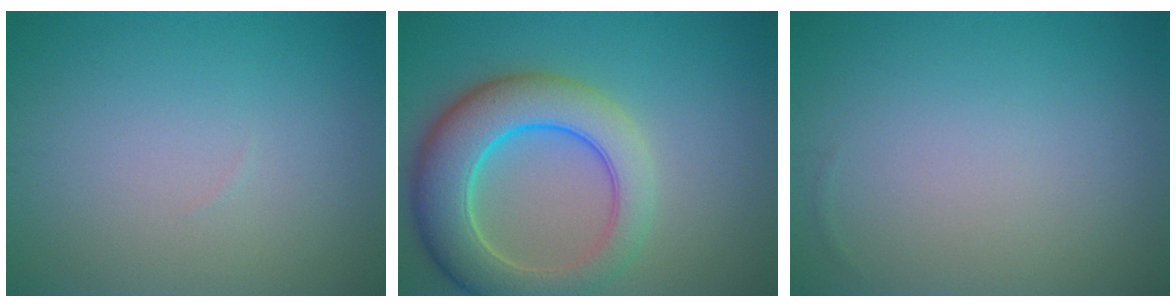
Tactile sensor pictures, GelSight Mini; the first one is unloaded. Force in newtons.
{"total": 8.7, "press": 8.7, "slide": 0.4}
{"total": 0.0}